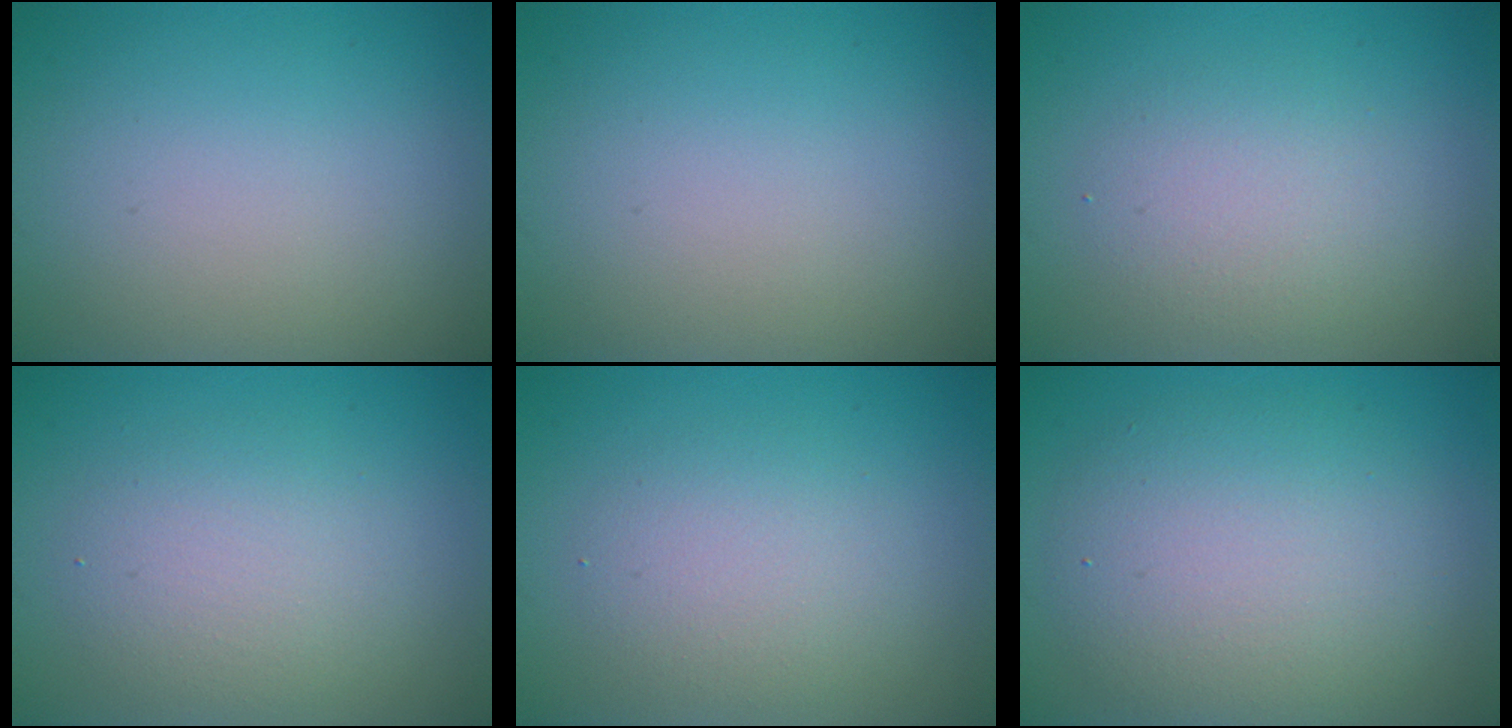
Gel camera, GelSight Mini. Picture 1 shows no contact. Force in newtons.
{"total": 0.0}
{"total": 2.8, "press": 2.8, "slide": 0.2}
{"total": 3.5, "press": 3.5, "slide": 0.2}
{"total": 3.2, "press": 3.2, "slide": 0.1}
{"total": 6.4, "press": 6.4, "slide": 0.3}